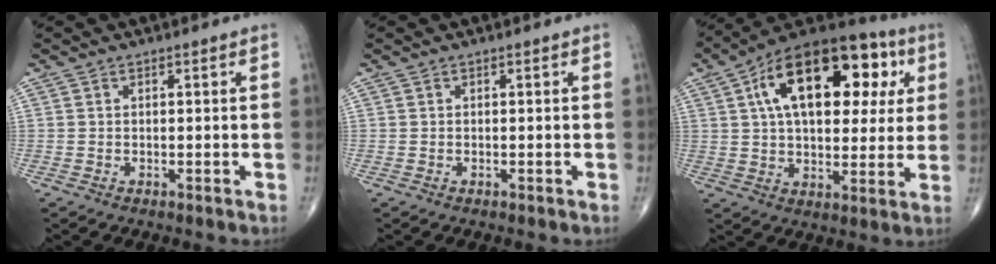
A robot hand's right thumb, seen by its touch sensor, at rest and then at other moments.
{"total": 0.0}
{"total": 23.9, "force": [7.3, 12.9, 18.7], "torque": [-0.262, 0.019, 0.105]}